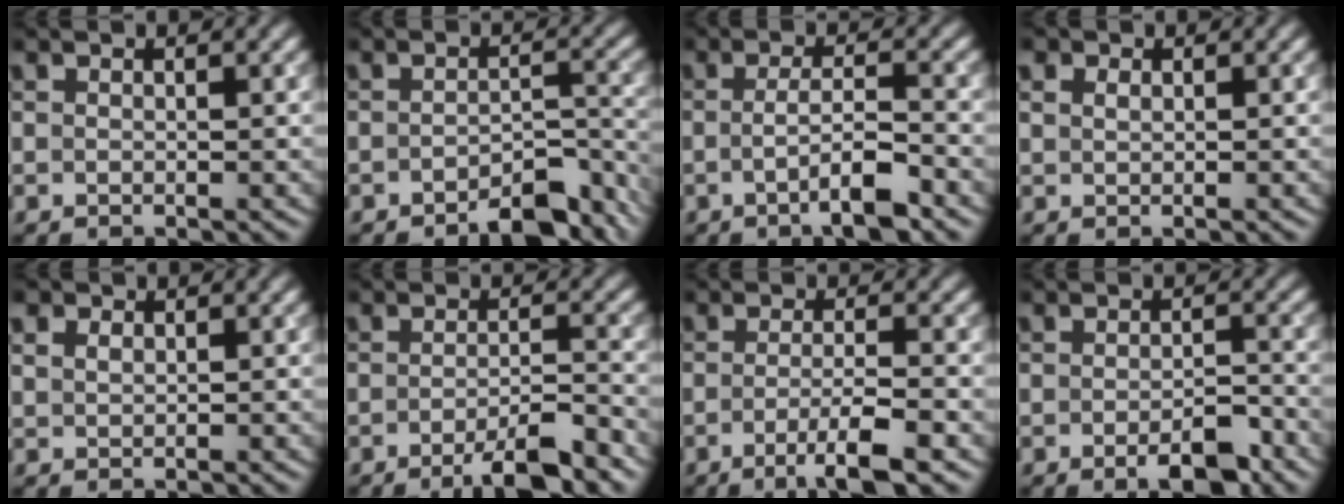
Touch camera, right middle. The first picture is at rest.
{"total": 4.9, "force": [-3.8, 1.6, 2.7], "torque": [-0.032, 0.007, -0.054]}
{"total": 4.3, "force": [-1.6, 0.8, 3.9], "torque": [-0.064, 0.006, -0.032]}
{"total": 0.9, "force": [0.5, 0.6, 0.6], "torque": [-0.010, -0.001, 0.008]}
{"total": 1.3, "force": [0.8, 0.9, 0.6], "torque": [-0.012, 0.000, 0.015]}
{"total": 4.7, "force": [-2.8, 0.9, 3.6], "torque": [-0.054, 0.000, -0.048]}
{"total": 4.3, "force": [-1.8, 0.8, 3.9], "torque": [-0.063, -0.002, -0.036]}
{"total": 3.4, "force": [-1.9, 1.0, 2.7], "torque": [-0.042, -0.002, -0.031]}